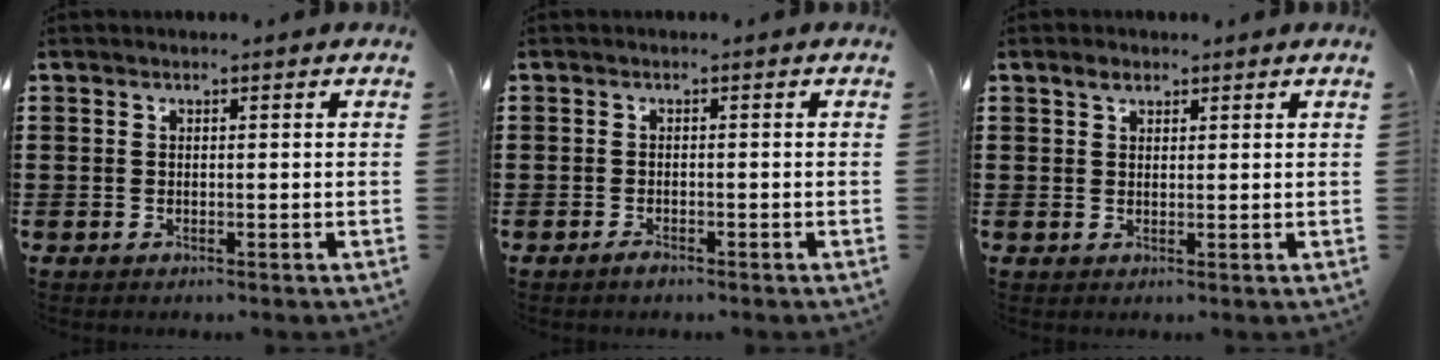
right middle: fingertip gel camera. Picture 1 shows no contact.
{"total": 1.2, "force": [-1.0, 0.3, 0.4], "torque": [-0.009, -0.007, -0.020]}
{"total": 1.8, "force": [1.4, 0.9, 0.8], "torque": [-0.010, 0.000, 0.024]}